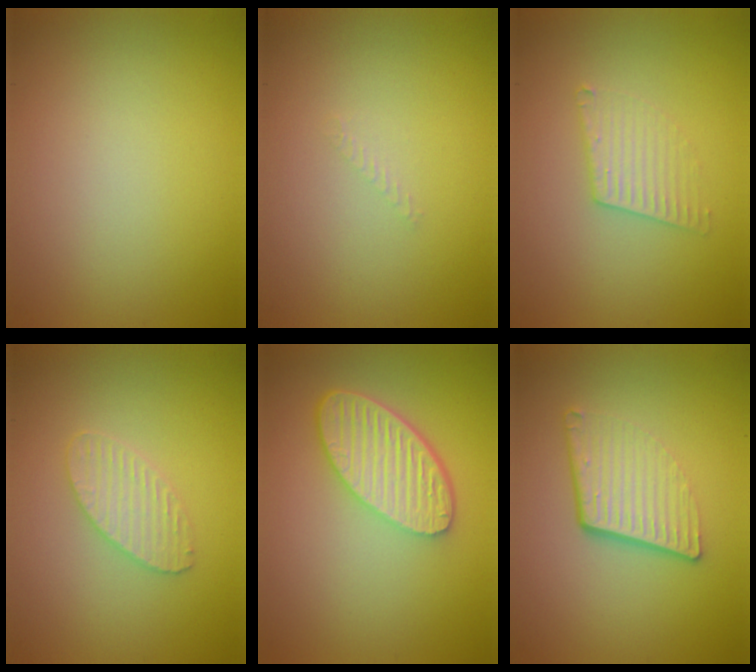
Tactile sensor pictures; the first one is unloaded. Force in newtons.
{"total": 0.6, "press": 0.6, "slide": 0.1}
{"total": 2.1, "press": 2.1, "slide": 0.3}
{"total": 2.3, "press": 2.3, "slide": 0.2}
{"total": 6.0, "press": 4.7, "slide": 3.8}
{"total": 4.5, "press": 2.8, "slide": 3.5}